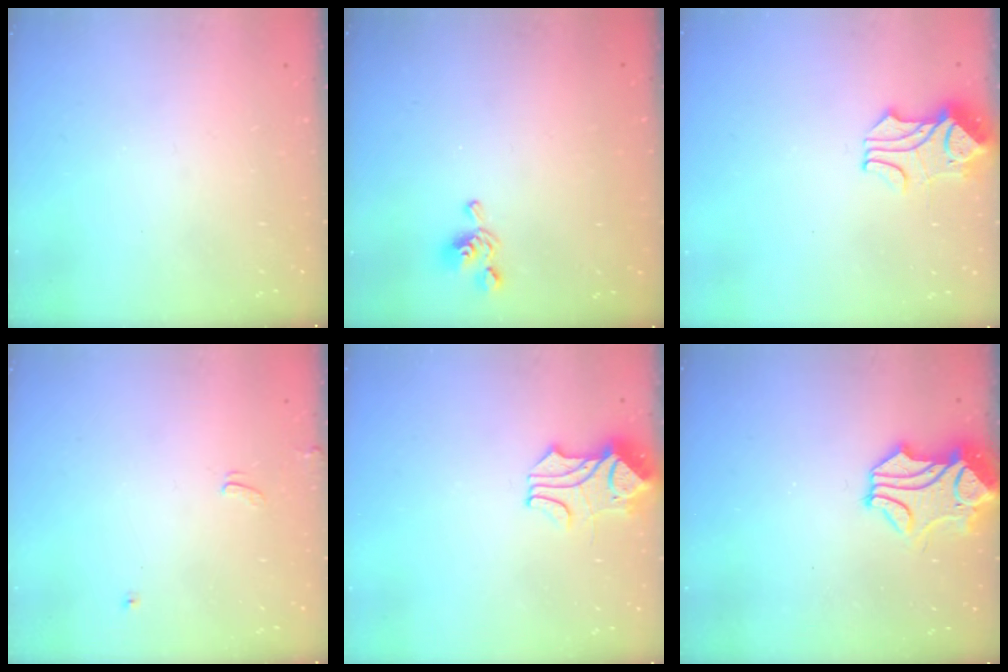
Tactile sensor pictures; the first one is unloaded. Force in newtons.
{"total": 2.8, "press": 2.7, "slide": 0.7}
{"total": 1.6, "press": 1.2, "slide": 1.0}
{"total": 0.0}
{"total": 1.7, "press": 1.3, "slide": 1.1}
{"total": 1.5, "press": 0.8, "slide": 1.3}